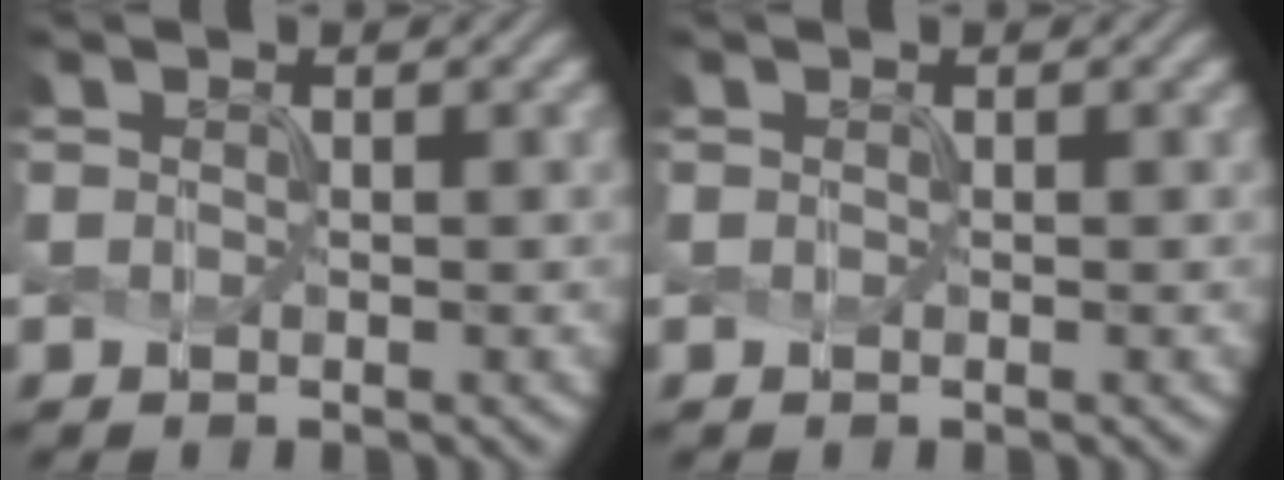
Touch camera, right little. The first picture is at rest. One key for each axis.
{"total": 0.0}